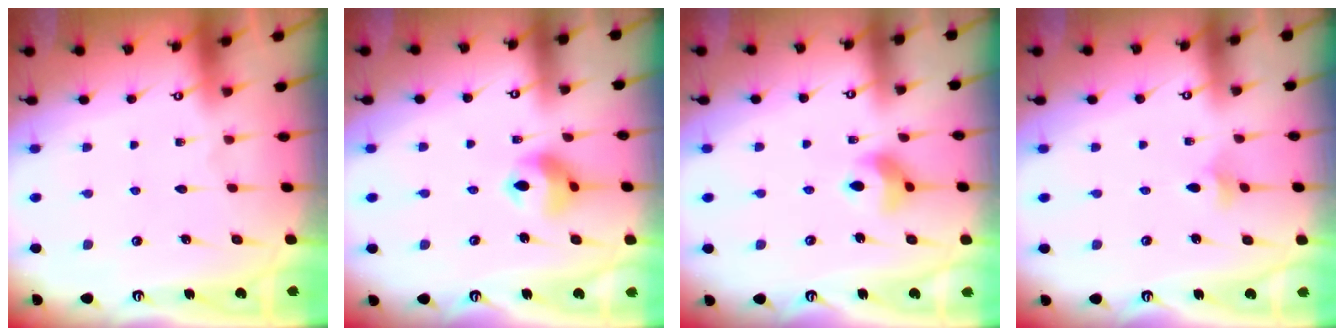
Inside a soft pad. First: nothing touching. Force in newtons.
{"total": 9.7, "press": 9.7, "slide": 1.3}
{"total": 8.7, "press": 8.6, "slide": 1.2}
{"total": 3.0, "press": 2.9, "slide": 0.7}